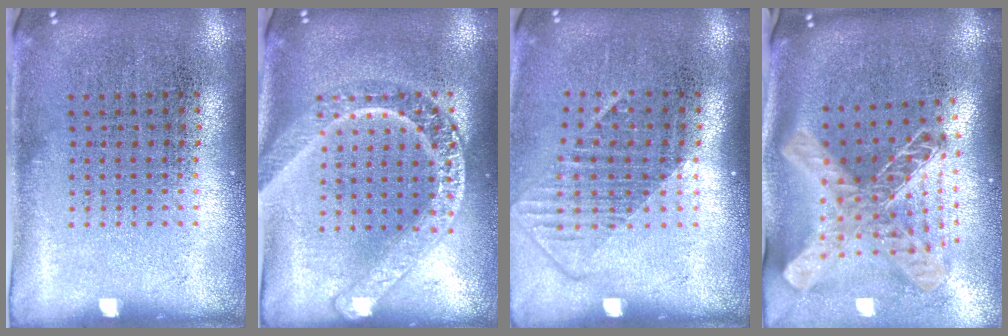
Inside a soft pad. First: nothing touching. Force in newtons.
{"total": 2.4, "press": 2.4, "slide": 0.2}
{"total": 1.3, "press": 1.0, "slide": 0.9}
{"total": 2.5, "press": 1.8, "slide": 1.8}